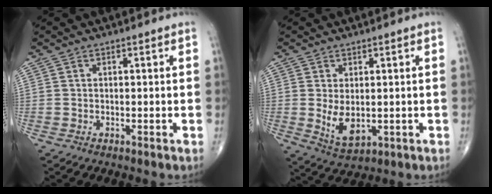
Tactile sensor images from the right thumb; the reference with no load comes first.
{"total": 5.8, "force": [-0.2, 3.3, 4.8], "torque": [-0.079, -0.013, 0.013]}